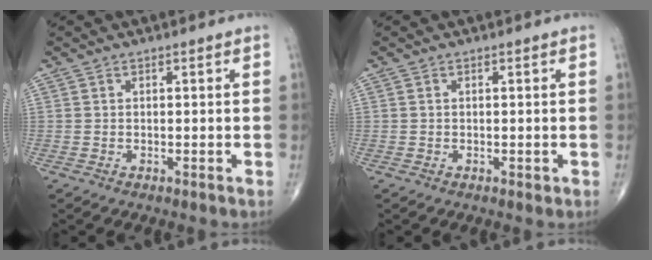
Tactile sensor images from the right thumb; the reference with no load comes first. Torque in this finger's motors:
{"motor_torque": [0.04, 0.16, -0.10, -0.03, 0.02]}